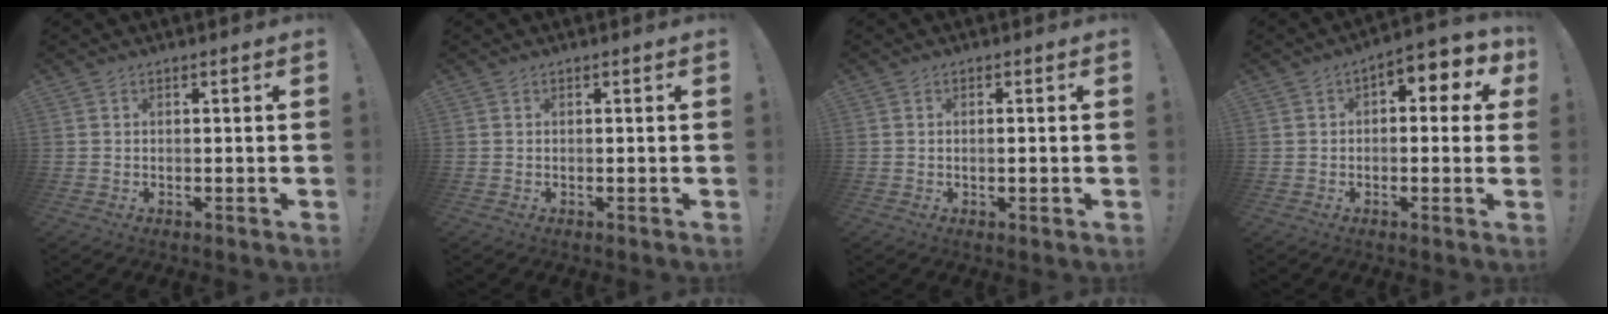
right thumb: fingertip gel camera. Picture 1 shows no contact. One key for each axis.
{"total": 0.0}
{"total": 1.0, "fx": -0.2, "fy": 0.0, "fz": 1.0, "tx": -0.017, "ty": -0.001, "tz": -0.004}
{"total": 4.9, "fx": 0.9, "fy": 3.2, "fz": 3.6, "tx": -0.036, "ty": -0.004, "tz": 0.014}